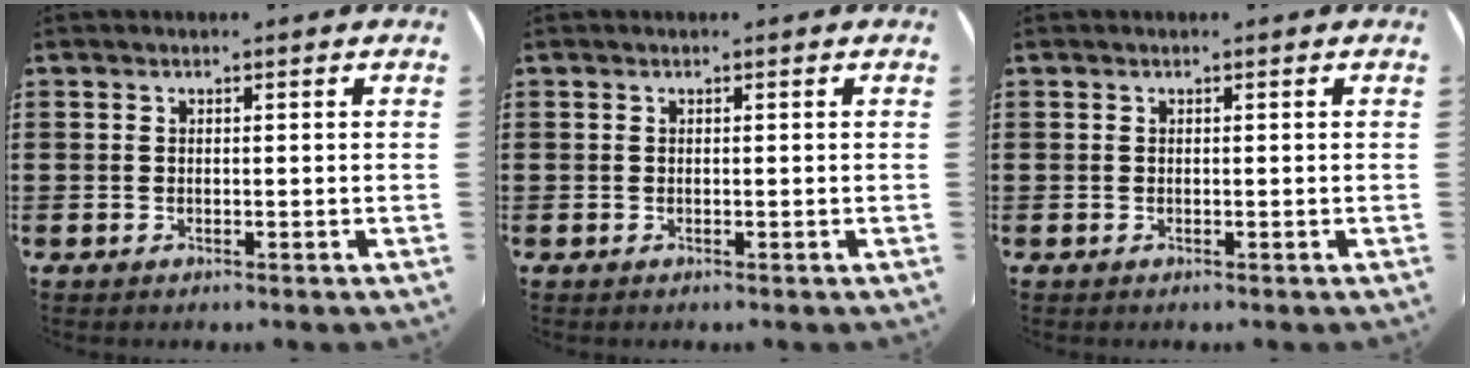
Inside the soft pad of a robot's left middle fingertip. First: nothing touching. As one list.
[{"total": 0.0}, {"total": 0.0}]